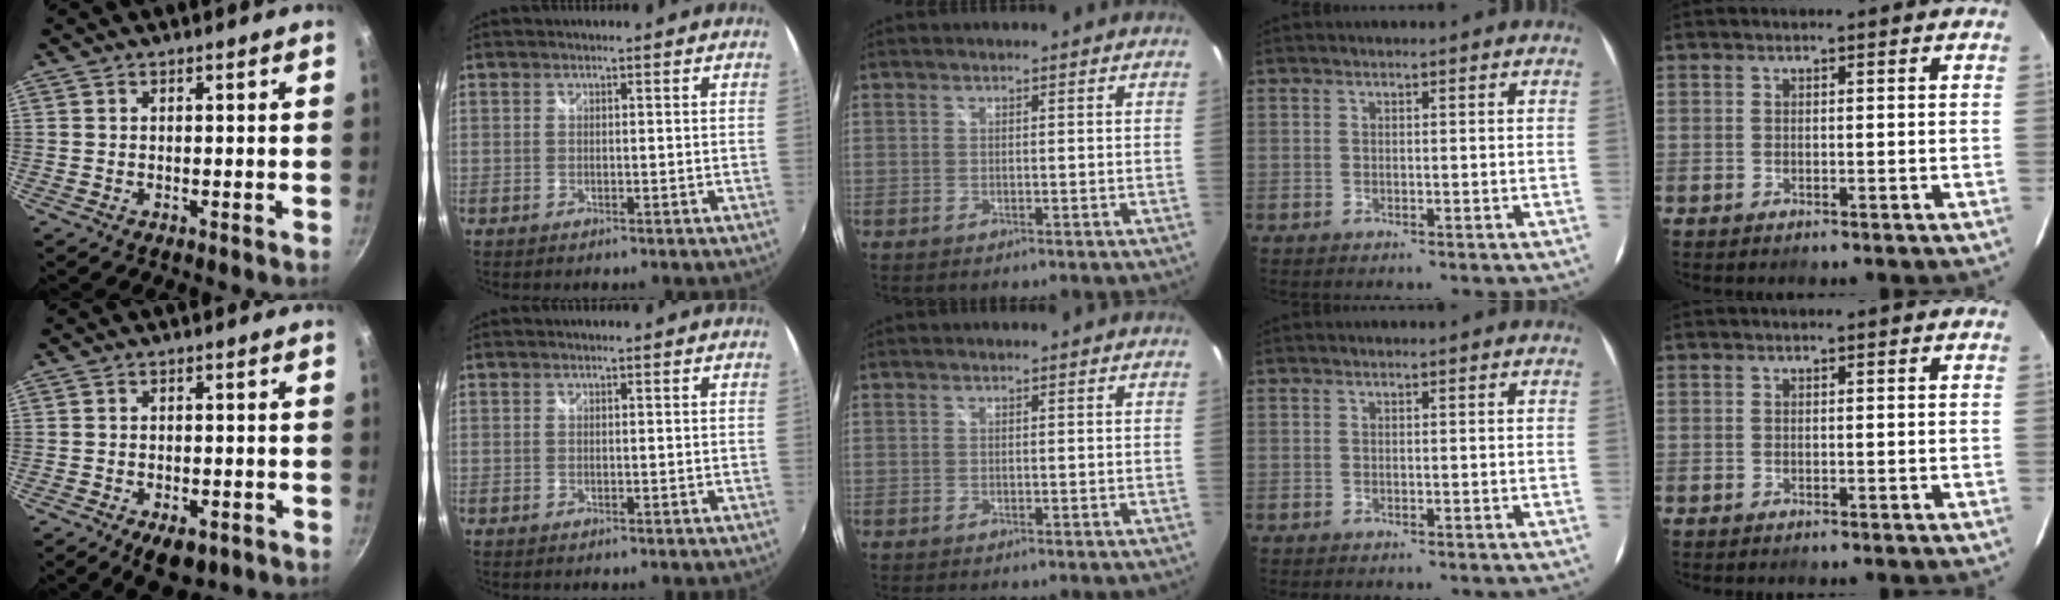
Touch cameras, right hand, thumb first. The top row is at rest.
{"thumb": {"total": 6.3, "force": [-3.2, 3.3, 4.3], "torque": [-0.052, 0.014, -0.038]}}